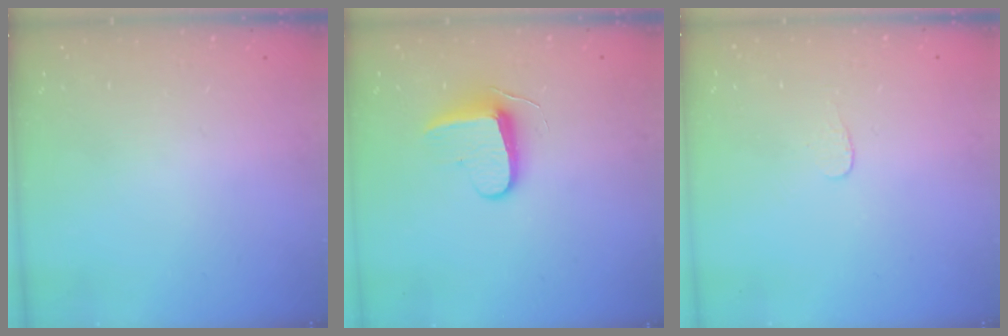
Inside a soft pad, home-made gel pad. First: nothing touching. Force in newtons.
{"total": 8.7, "press": 8.7, "slide": 0.5}
{"total": 3.0, "press": 3.0, "slide": 0.2}